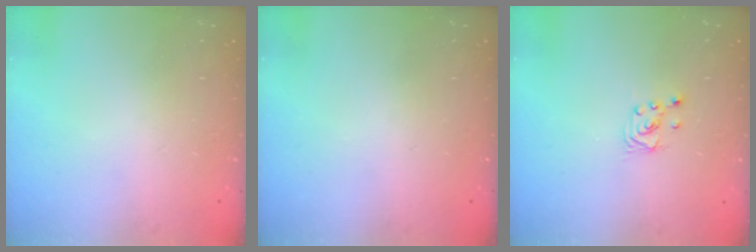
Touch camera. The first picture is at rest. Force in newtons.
{"total": 0.0}
{"total": 1.6, "press": 1.6, "slide": 0.0}